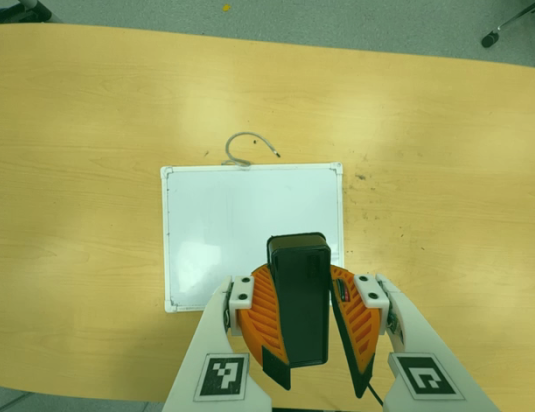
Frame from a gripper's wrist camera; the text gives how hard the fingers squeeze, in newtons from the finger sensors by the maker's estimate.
{"total": 10.9, "left": 10.6, "right": 11.3}